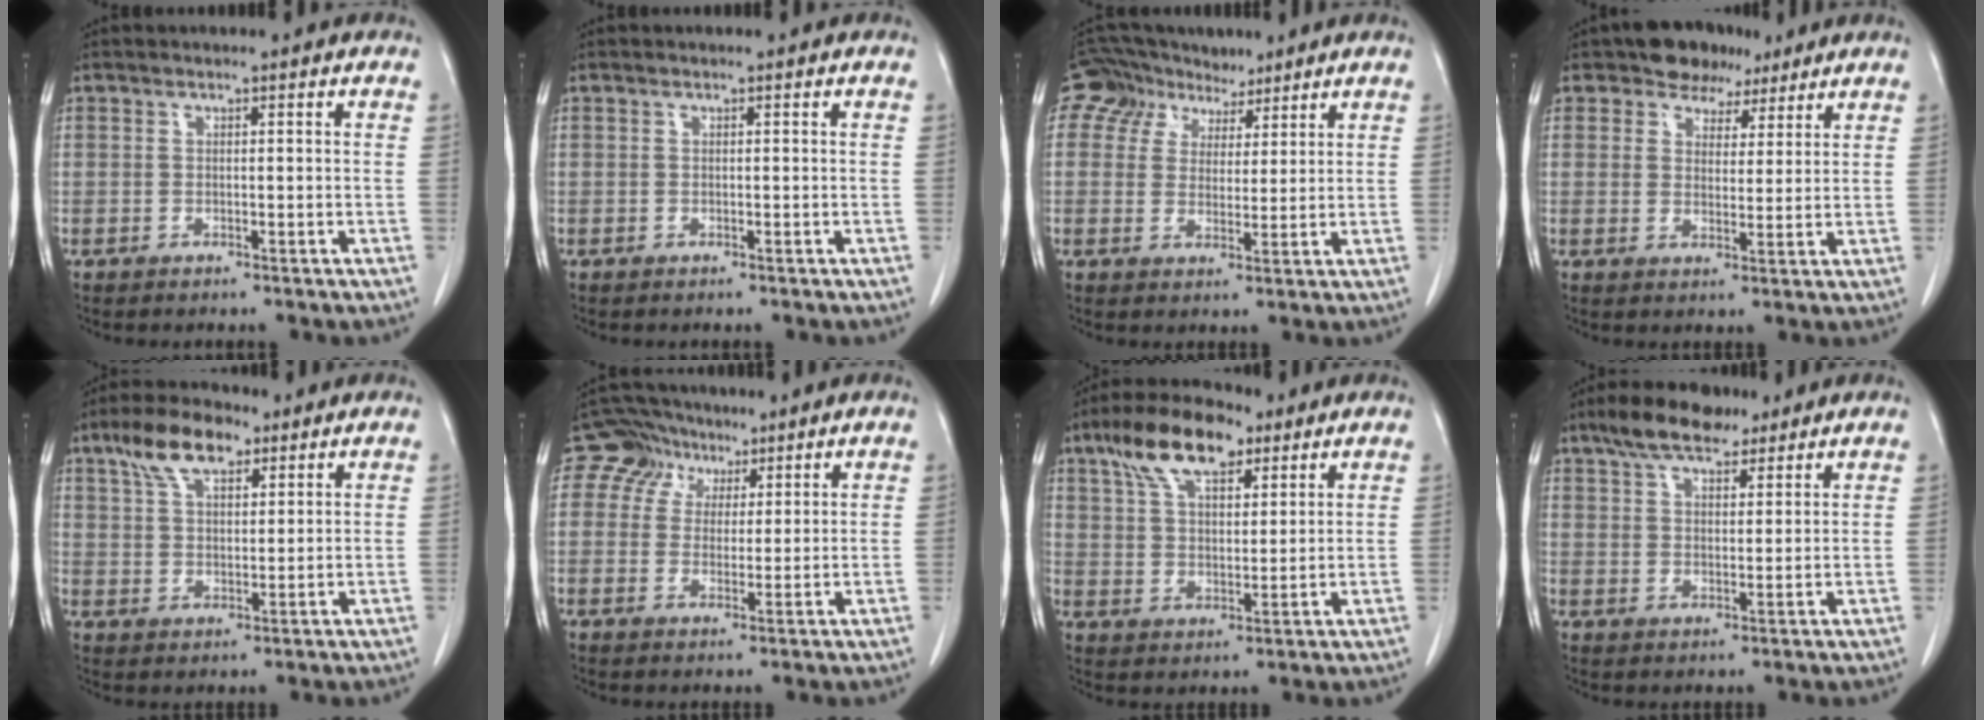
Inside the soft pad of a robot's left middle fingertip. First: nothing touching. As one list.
[{"total": 0.0}, {"total": 8.0, "force": [6.0, 5.0, 1.9], "torque": [-0.036, 0.030, 0.102]}, {"total": 6.0, "force": [4.4, 4.0, 1.1], "torque": [-0.012, 0.010, 0.069]}, {"total": 8.6, "force": [5.3, 3.7, 5.7], "torque": [-0.113, 0.021, 0.099]}, {"total": 7.2, "force": [4.3, 5.8, 0.4], "torque": [-0.007, 0.024, 0.075]}, {"total": 11.9, "force": [7.3, 4.8, 8.0], "torque": [-0.151, 0.026, 0.133]}, {"total": 9.8, "force": [7.2, 3.6, 5.5], "torque": [-0.099, 0.021, 0.125]}]